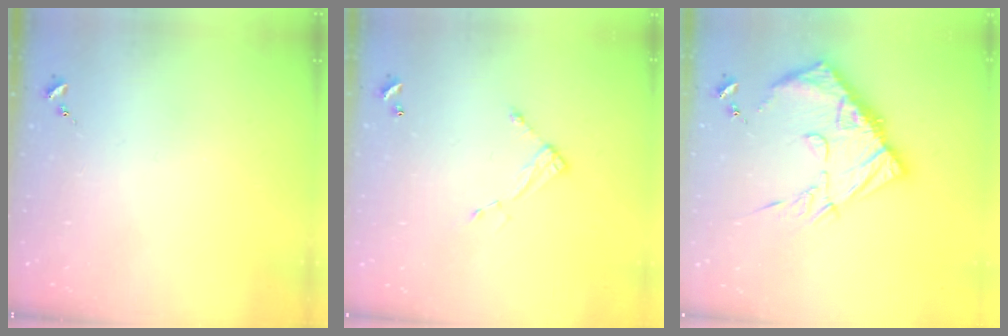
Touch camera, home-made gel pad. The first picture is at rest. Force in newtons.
{"total": 4.7, "press": 4.6, "slide": 0.4}
{"total": 16.8, "press": 16.7, "slide": 1.7}